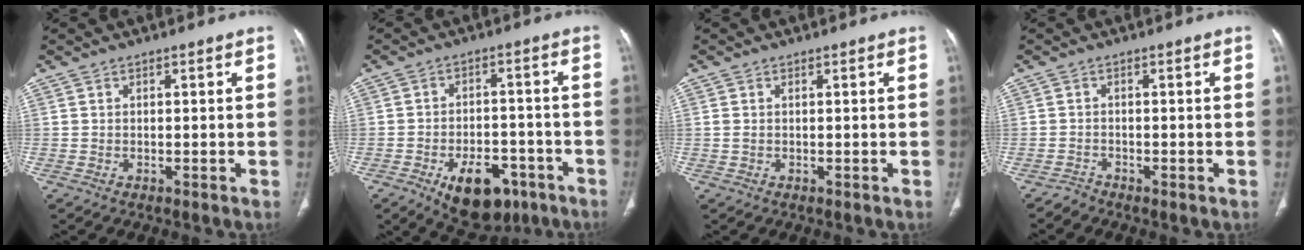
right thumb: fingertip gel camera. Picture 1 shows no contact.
{"total": 12.7, "force": [-6.6, 7.3, 8.0], "torque": [-0.087, 0.031, -0.088]}
{"total": 1.2, "force": [0.2, 0.7, 0.9], "torque": [-0.032, 0.011, 0.008]}
{"total": 1.2, "force": [-1.2, 0.2, -0.2], "torque": [0.009, -0.004, -0.026]}